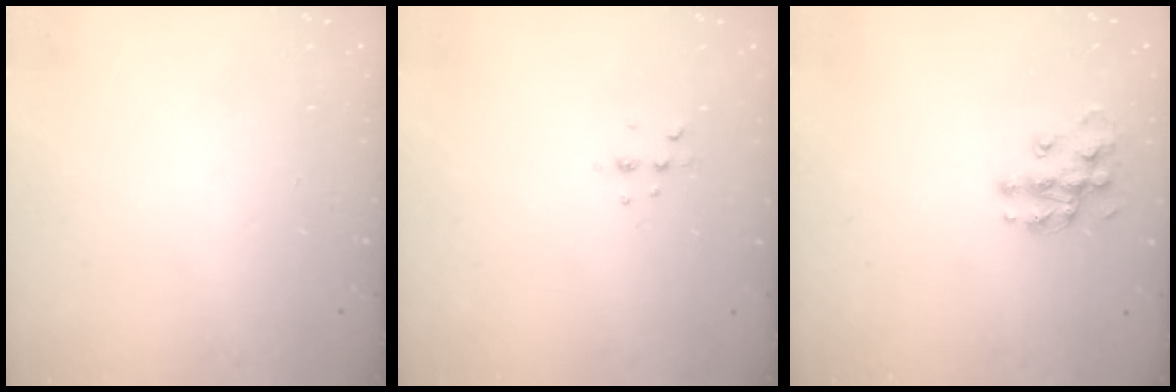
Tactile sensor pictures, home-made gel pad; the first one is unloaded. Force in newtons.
{"total": 3.7, "press": 3.6, "slide": 0.7}
{"total": 11.3, "press": 11.3, "slide": 0.7}